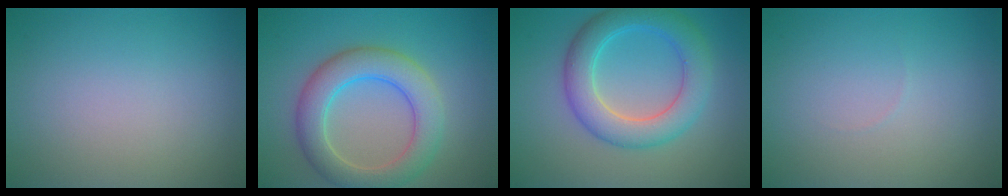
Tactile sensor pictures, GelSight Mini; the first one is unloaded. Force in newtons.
{"total": 6.0, "press": 6.0, "slide": 0.2}
{"total": 5.7, "press": 5.7, "slide": 0.4}
{"total": 0.0}